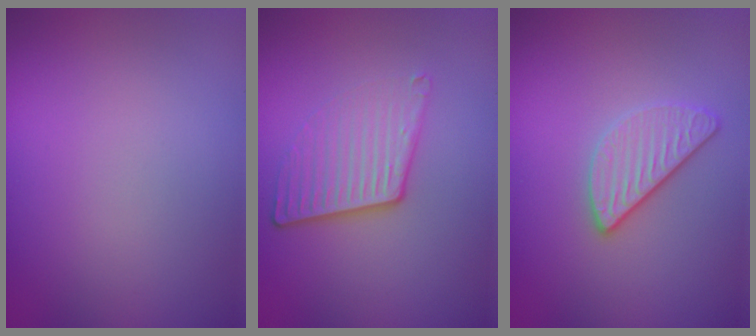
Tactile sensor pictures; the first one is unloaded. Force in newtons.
{"total": 3.9, "press": 2.7, "slide": 2.8}
{"total": 2.5, "press": 2.4, "slide": 0.8}